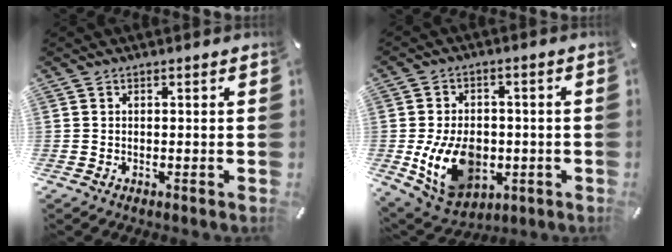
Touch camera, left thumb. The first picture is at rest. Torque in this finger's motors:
{"motor_torque": [1.96, 2.17, 1.35, 0.10, 0.26]}